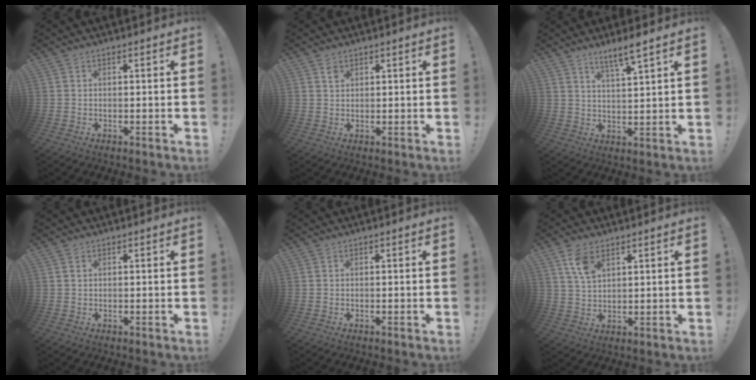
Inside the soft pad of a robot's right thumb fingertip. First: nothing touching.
{"total": 1.8, "force": [1.2, 1.3, 0.6], "torque": [0.004, -0.007, 0.020]}
{"total": 6.6, "force": [5.0, 0.1, 4.3], "torque": [-0.076, -0.028, 0.083]}
{"total": 0.9, "force": [0.5, 0.7, 0.3], "torque": [0.001, -0.001, 0.007]}
{"total": 0.0}
{"total": 6.9, "force": [3.9, 3.5, 4.4], "torque": [-0.085, -0.010, 0.074]}